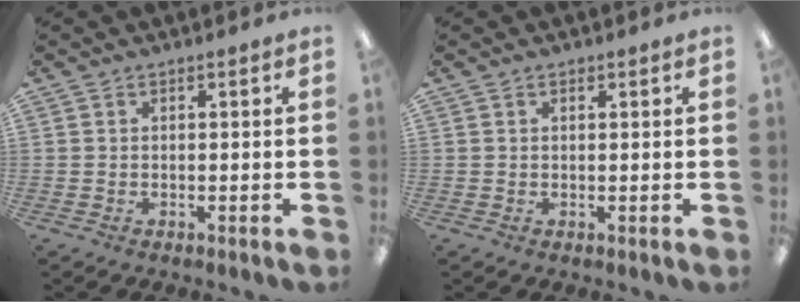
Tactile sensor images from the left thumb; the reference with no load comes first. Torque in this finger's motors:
{"motor_torque": [0.03, -0.06, -0.48, 0.31, -0.02]}